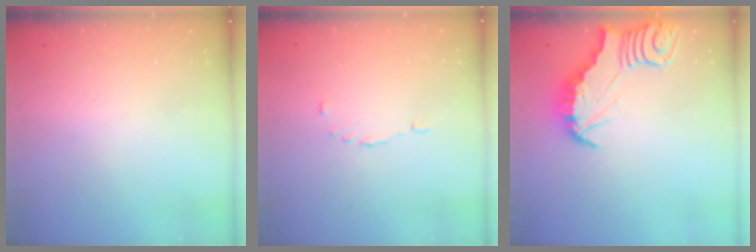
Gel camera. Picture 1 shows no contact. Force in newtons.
{"total": 2.9, "press": 2.9, "slide": 0.5}
{"total": 2.8, "press": 2.7, "slide": 0.3}